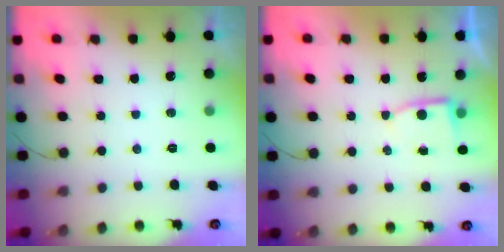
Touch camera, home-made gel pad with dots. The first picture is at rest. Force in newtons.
{"total": 2.8, "press": 2.8, "slide": 0.3}